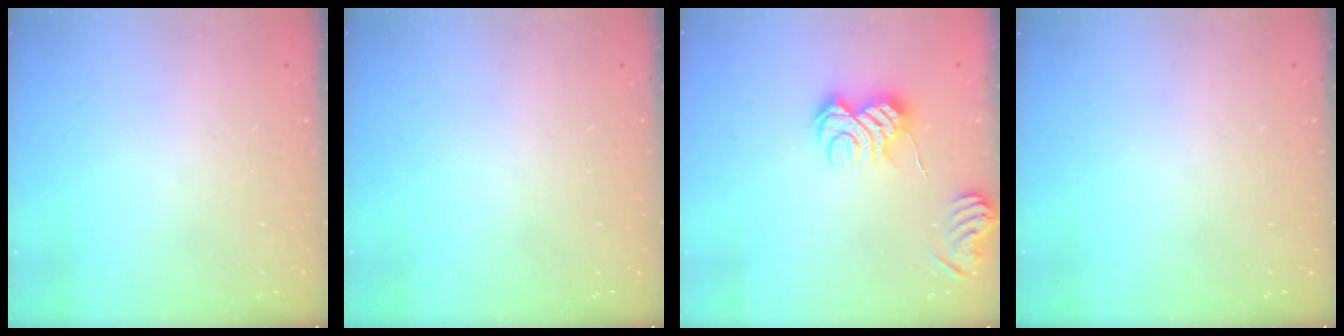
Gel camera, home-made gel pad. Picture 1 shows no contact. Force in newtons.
{"total": 0.0}
{"total": 10.3, "press": 10.3, "slide": 0.7}
{"total": 0.0}